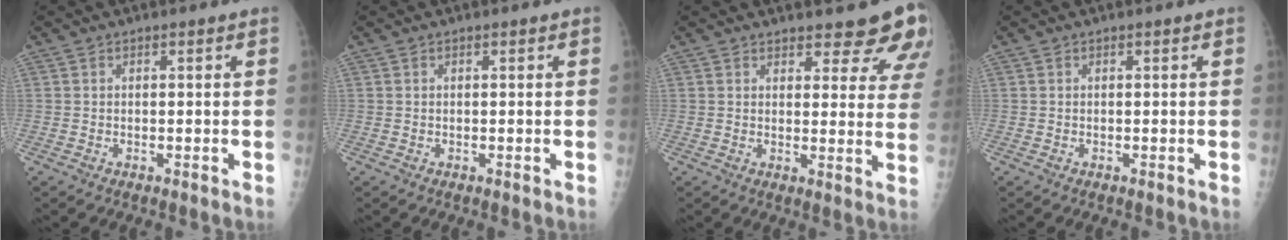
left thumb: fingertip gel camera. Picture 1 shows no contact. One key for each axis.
{"total": 0.0}
{"total": 10.9, "fx": 9.1, "fy": 3.7, "fz": 4.8, "tx": -0.014, "ty": -0.053, "tz": 0.092}
{"total": 0.0}